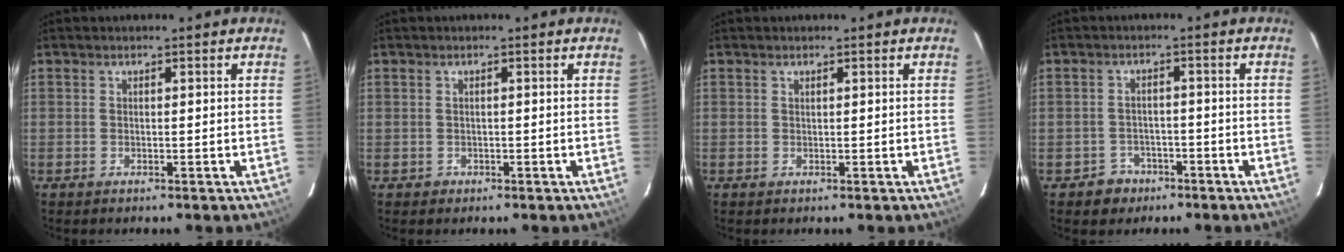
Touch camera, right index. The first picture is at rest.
{"total": 1.3, "force": [-0.3, 1.3, 0.0], "torque": [0.002, 0.003, 0.000]}
{"total": 0.0}
{"total": 4.4, "force": [-2.4, 3.6, 0.0], "torque": [-0.017, 0.018, -0.033]}